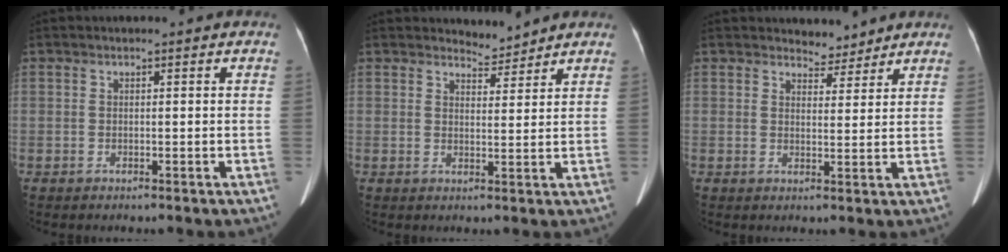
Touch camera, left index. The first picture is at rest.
{"total": 2.9, "force": [2.8, 0.4, -0.4], "torque": [0.001, -0.004, 0.047]}
{"total": 3.3, "force": [3.1, 1.1, -0.1], "torque": [0.000, -0.004, 0.044]}